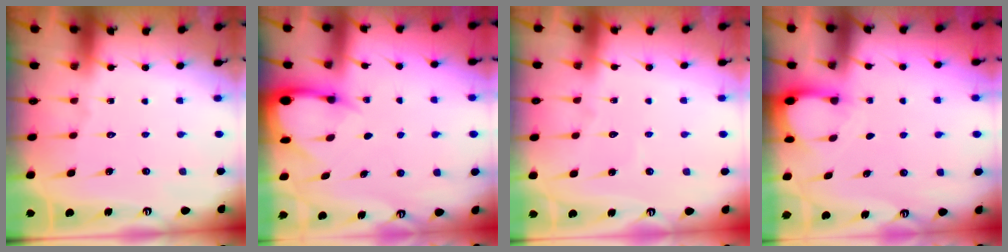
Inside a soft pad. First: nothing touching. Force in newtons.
{"total": 3.1, "press": 3.1, "slide": 0.3}
{"total": 2.8, "press": 2.8, "slide": 0.3}
{"total": 2.9, "press": 2.9, "slide": 0.3}